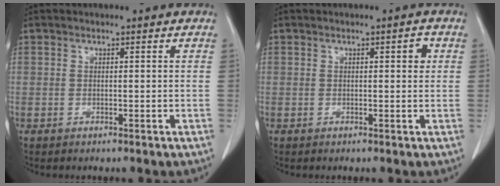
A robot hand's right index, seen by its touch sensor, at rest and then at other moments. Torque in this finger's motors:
{"motor_torque": [0.15, -0.04, 0.01, 0.02]}